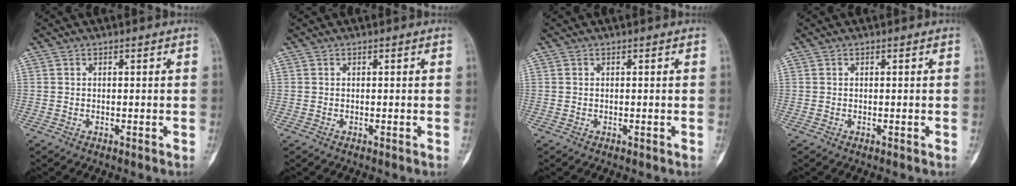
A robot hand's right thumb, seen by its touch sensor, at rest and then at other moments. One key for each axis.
{"total": 0.0}
{"total": 0.0}
{"total": 0.0}